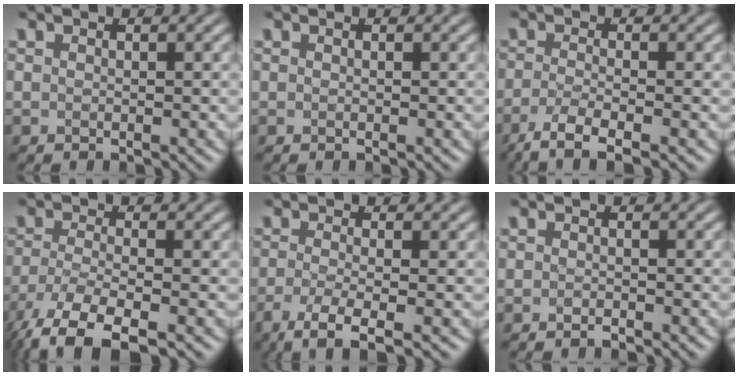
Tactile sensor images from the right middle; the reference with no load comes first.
{"total": 0.0}
{"total": 5.3, "force": [-3.9, 1.3, 3.3], "torque": [-0.063, -0.026, -0.049]}
{"total": 7.3, "force": [-4.9, 3.0, 4.4], "torque": [-0.104, -0.046, -0.053]}
{"total": 5.1, "force": [-3.5, 1.3, 3.5], "torque": [-0.076, -0.033, -0.038]}
{"total": 0.8, "force": [-0.8, -0.3, 0.2], "torque": [-0.004, -0.002, -0.012]}